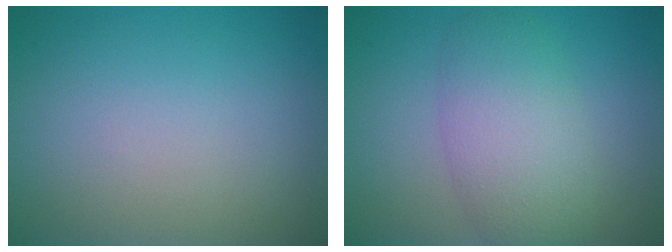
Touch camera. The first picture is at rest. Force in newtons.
{"total": 5.5, "press": 5.5, "slide": 0.4}